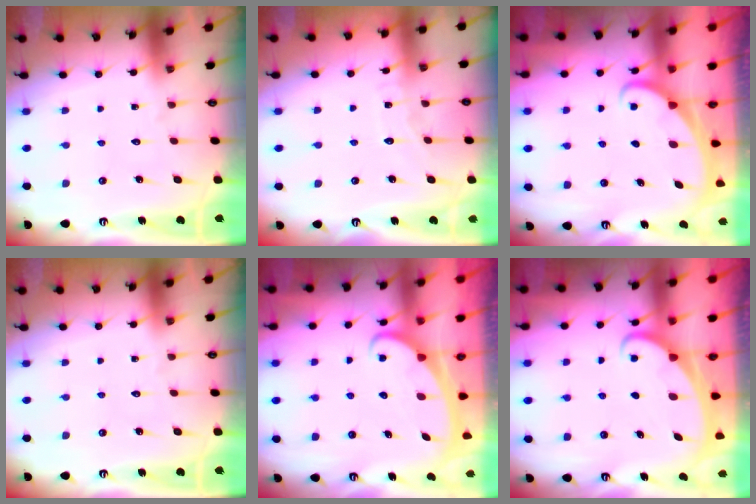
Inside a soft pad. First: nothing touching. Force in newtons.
{"total": 5.0, "press": 5.0, "slide": 0.2}
{"total": 1.5, "press": 1.5, "slide": 0.1}
{"total": 0.0}
{"total": 2.4, "press": 2.3, "slide": 0.4}
{"total": 1.9, "press": 1.9, "slide": 0.3}